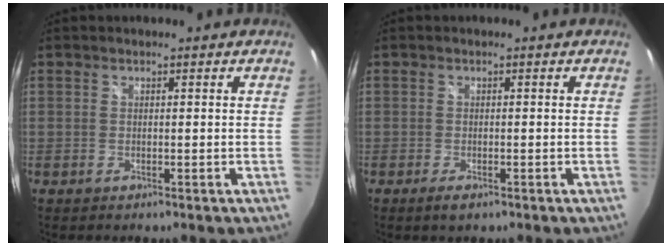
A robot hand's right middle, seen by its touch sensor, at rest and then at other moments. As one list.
[{"total": 2.0, "force": [-1.2, 0.8, 1.5], "torque": [-0.027, -0.007, -0.021]}]